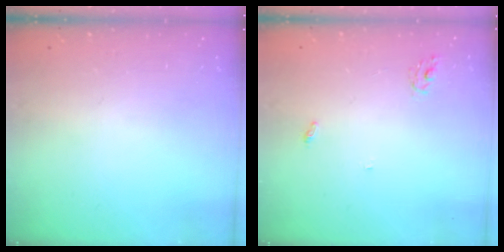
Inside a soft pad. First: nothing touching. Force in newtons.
{"total": 2.8, "press": 2.8, "slide": 0.2}